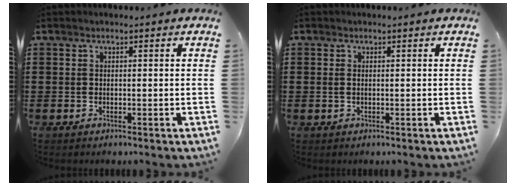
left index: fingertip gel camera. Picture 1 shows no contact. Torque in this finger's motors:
{"motor_torque": [-1.00, 1.13, -0.03, -0.01]}